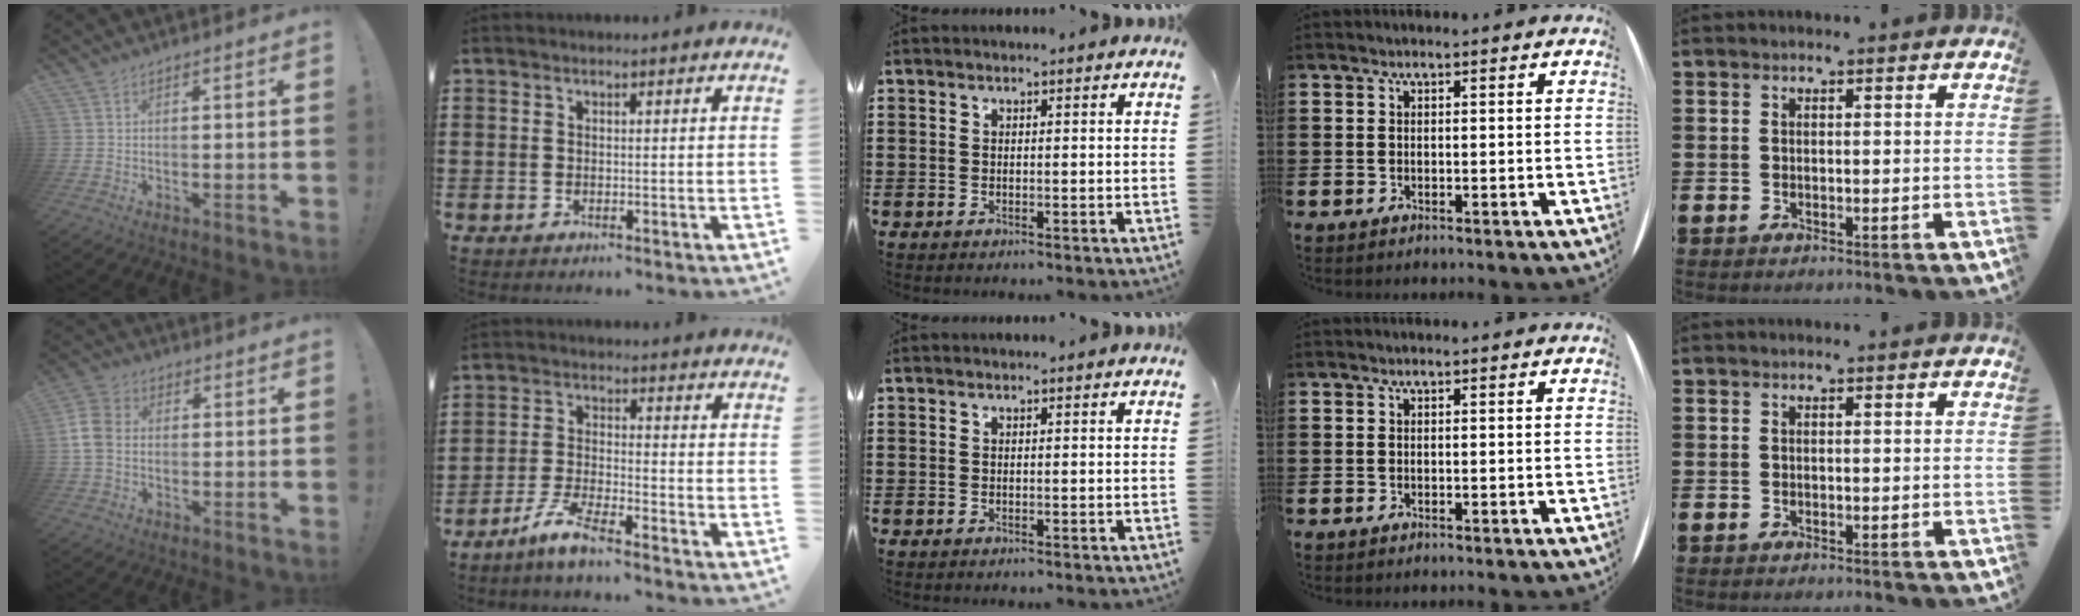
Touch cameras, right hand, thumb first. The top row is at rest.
{"thumb": {"total": 8.3, "force": [-0.6, 6.3, 5.3], "torque": [-0.136, 0.008, -0.007]}, "index": {"total": 5.5, "force": [-4.5, 0.2, 3.1], "torque": [-0.086, -0.015, -0.092]}}